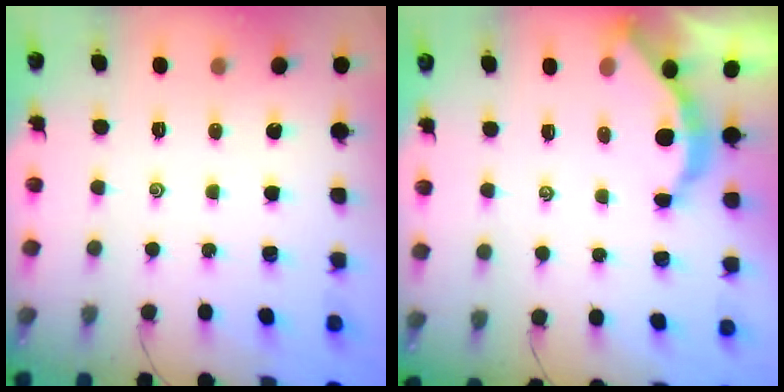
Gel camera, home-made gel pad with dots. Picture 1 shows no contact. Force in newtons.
{"total": 3.1, "press": 3.1, "slide": 0.2}